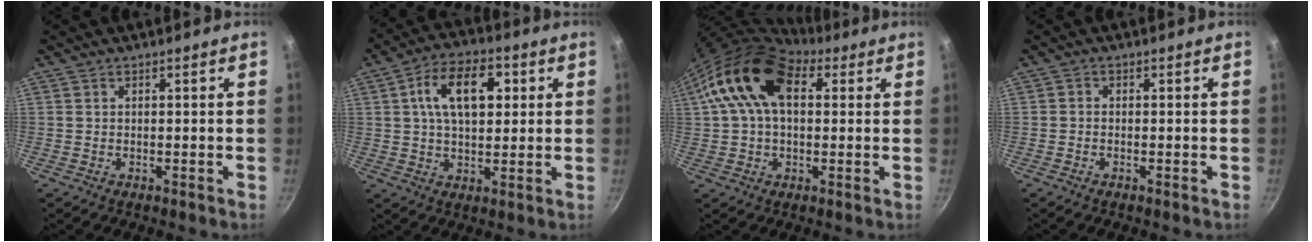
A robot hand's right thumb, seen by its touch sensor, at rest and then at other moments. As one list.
[{"total": 12.9, "force": [3.2, 7.3, 10.1], "torque": [-0.146, 0.007, 0.044]}, {"total": 16.1, "force": [4.2, 10.2, 11.7], "torque": [-0.199, 0.020, 0.054]}, {"total": 0.8, "force": [-0.5, 0.3, 0.5], "torque": [-0.016, 0.005, -0.015]}]